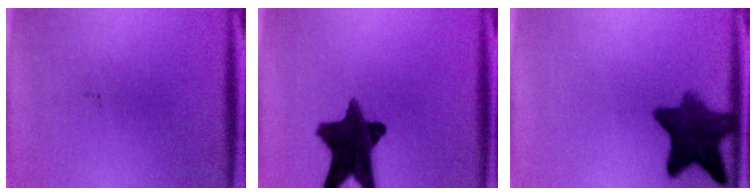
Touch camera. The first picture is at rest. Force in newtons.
{"total": 14.0}
{"total": 9.7}